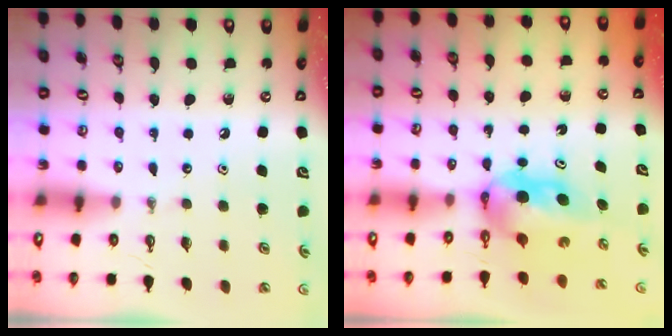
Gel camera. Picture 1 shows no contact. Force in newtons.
{"total": 5.6, "press": 5.4, "slide": 1.7}